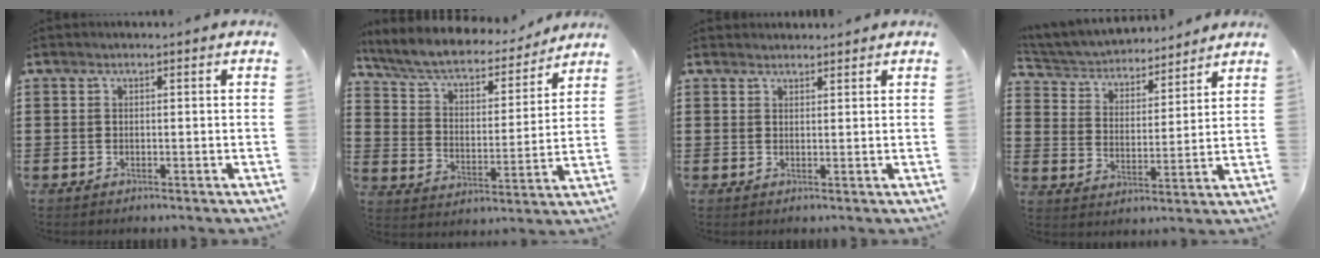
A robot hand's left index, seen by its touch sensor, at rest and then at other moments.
{"total": 6.1, "force": [5.2, 1.4, 2.7], "torque": [-0.076, -0.036, 0.084]}
{"total": 1.6, "force": [1.6, 0.4, 0.0], "torque": [-0.003, 0.001, 0.032]}
{"total": 4.1, "force": [4.0, 0.9, 0.2], "torque": [-0.029, -0.028, 0.063]}